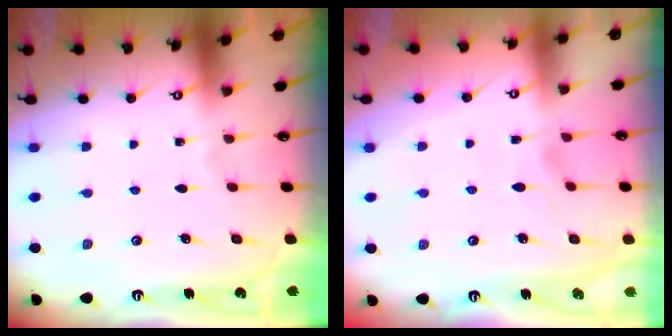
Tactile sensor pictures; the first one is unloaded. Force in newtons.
{"total": 2.9, "press": 2.7, "slide": 1.1}